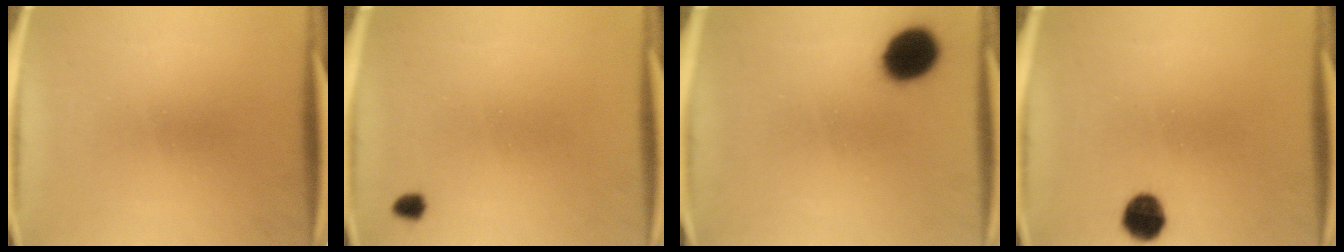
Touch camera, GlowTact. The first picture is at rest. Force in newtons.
{"total": 1.4}
{"total": 10.7}
{"total": 5.8}